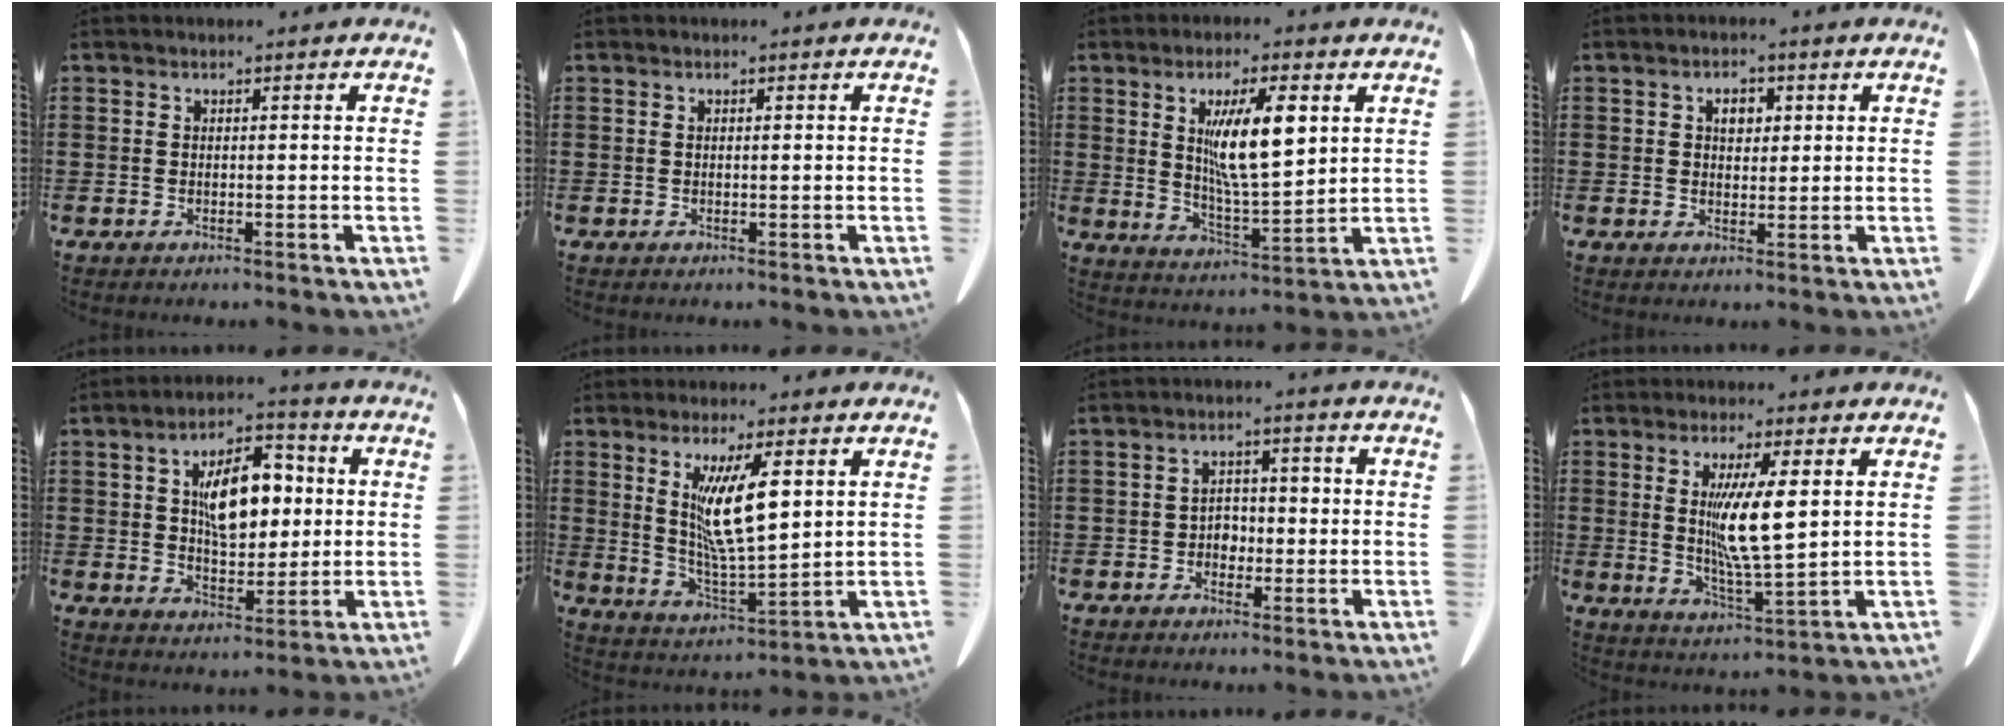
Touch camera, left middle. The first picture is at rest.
{"total": 0.0}
{"total": 9.5, "force": [3.7, 2.6, 8.3], "torque": [-0.151, -0.003, 0.059]}
{"total": 2.9, "force": [1.0, 1.8, 2.0], "torque": [-0.028, 0.003, 0.013]}
{"total": 9.4, "force": [1.9, 5.3, 7.6], "torque": [-0.130, 0.010, 0.029]}
{"total": 9.9, "force": [3.4, 2.6, 8.9], "torque": [-0.168, -0.002, 0.059]}
{"total": 2.9, "force": [-0.5, 2.4, 1.6], "torque": [-0.031, 0.008, -0.018]}
{"total": 8.5, "force": [2.5, 1.5, 8.0], "torque": [-0.141, -0.011, 0.039]}